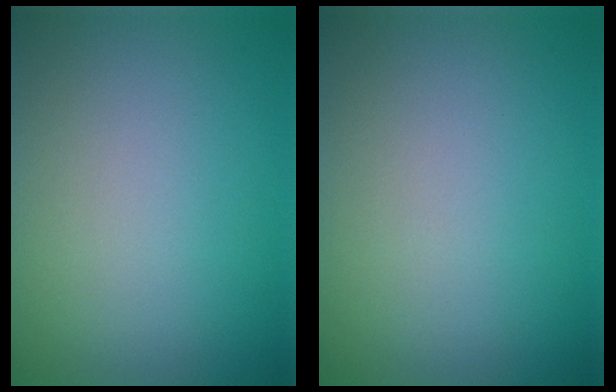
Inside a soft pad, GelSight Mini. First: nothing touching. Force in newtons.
{"total": 0.0}